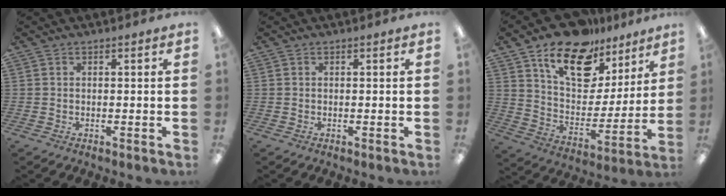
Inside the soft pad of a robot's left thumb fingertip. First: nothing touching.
{"total": 0.0}
{"total": 18.1, "force": [12.4, 10.0, 8.5], "torque": [-0.149, -0.071, 0.223]}